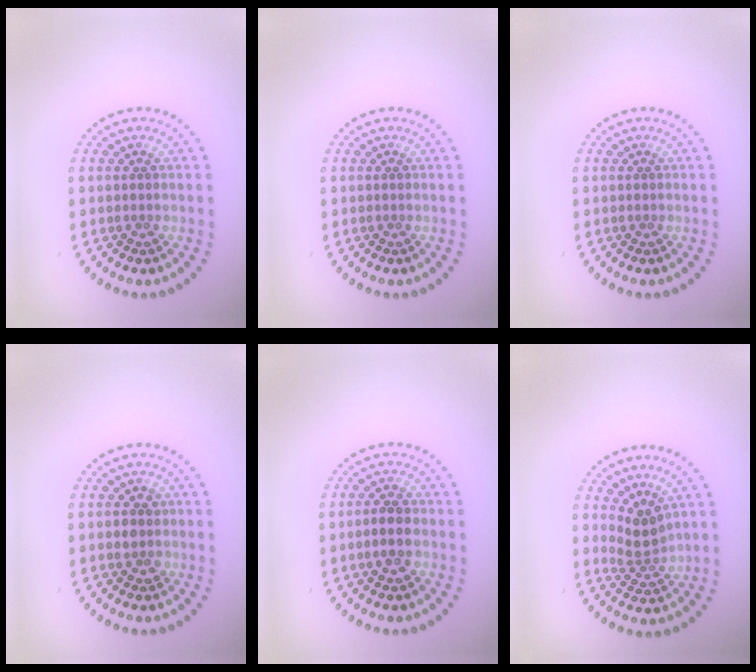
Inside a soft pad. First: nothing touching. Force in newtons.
{"total": 0.0}
{"total": 0.0}
{"total": 1.5, "press": 1.4, "slide": 0.5}
{"total": 2.7, "press": 2.6, "slide": 0.5}
{"total": 2.5, "press": 1.7, "slide": 1.8}